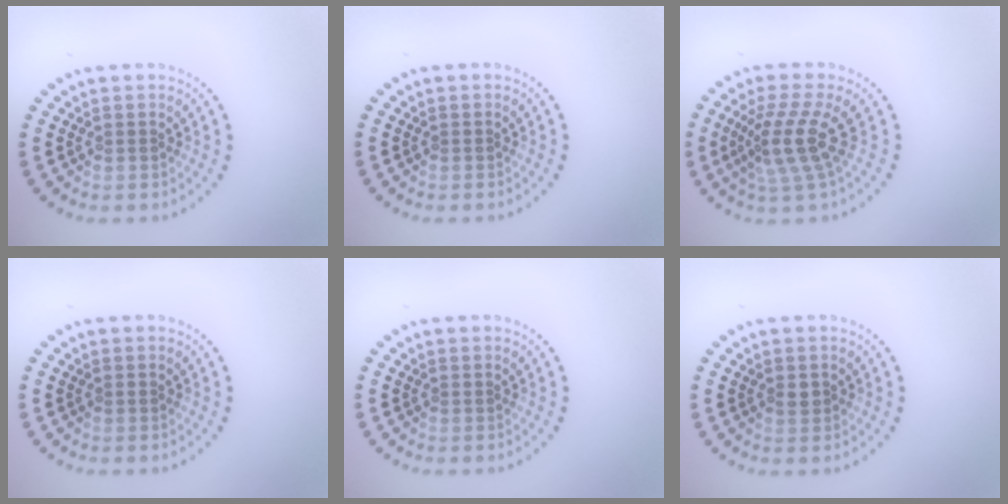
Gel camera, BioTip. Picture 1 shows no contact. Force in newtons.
{"total": 0.0}
{"total": 3.9, "press": 2.9, "slide": 2.6}
{"total": 0.0}
{"total": 0.0}
{"total": 0.9, "press": 0.9, "slide": 0.2}